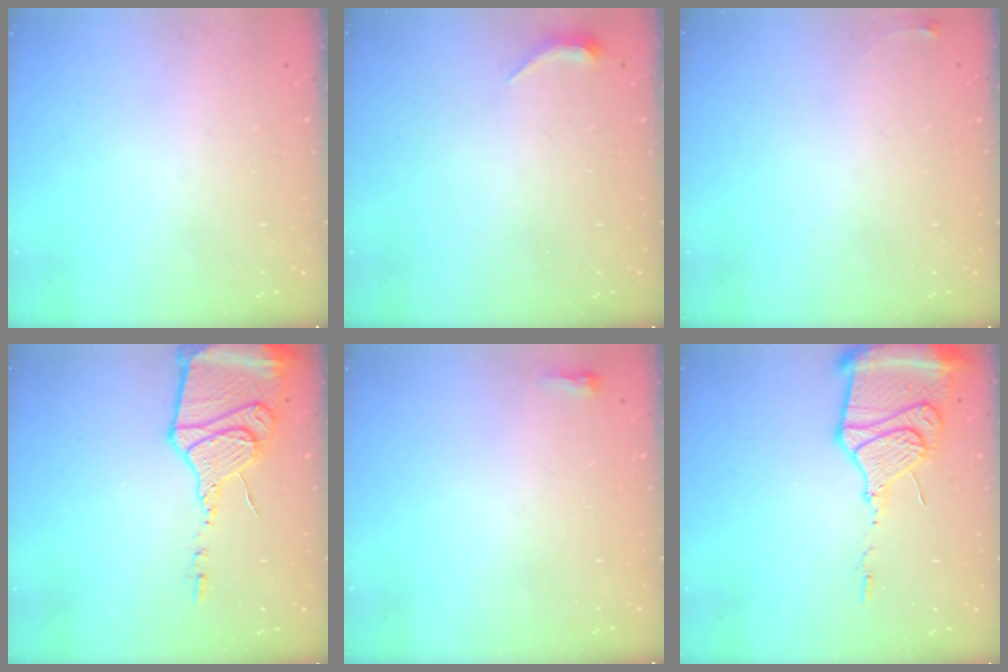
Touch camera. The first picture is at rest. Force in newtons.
{"total": 3.5, "press": 3.4, "slide": 0.7}
{"total": 3.6, "press": 3.5, "slide": 0.6}
{"total": 16.9, "press": 16.8, "slide": 1.6}
{"total": 2.4, "press": 2.4, "slide": 0.6}
{"total": 16.9, "press": 16.8, "slide": 1.8}